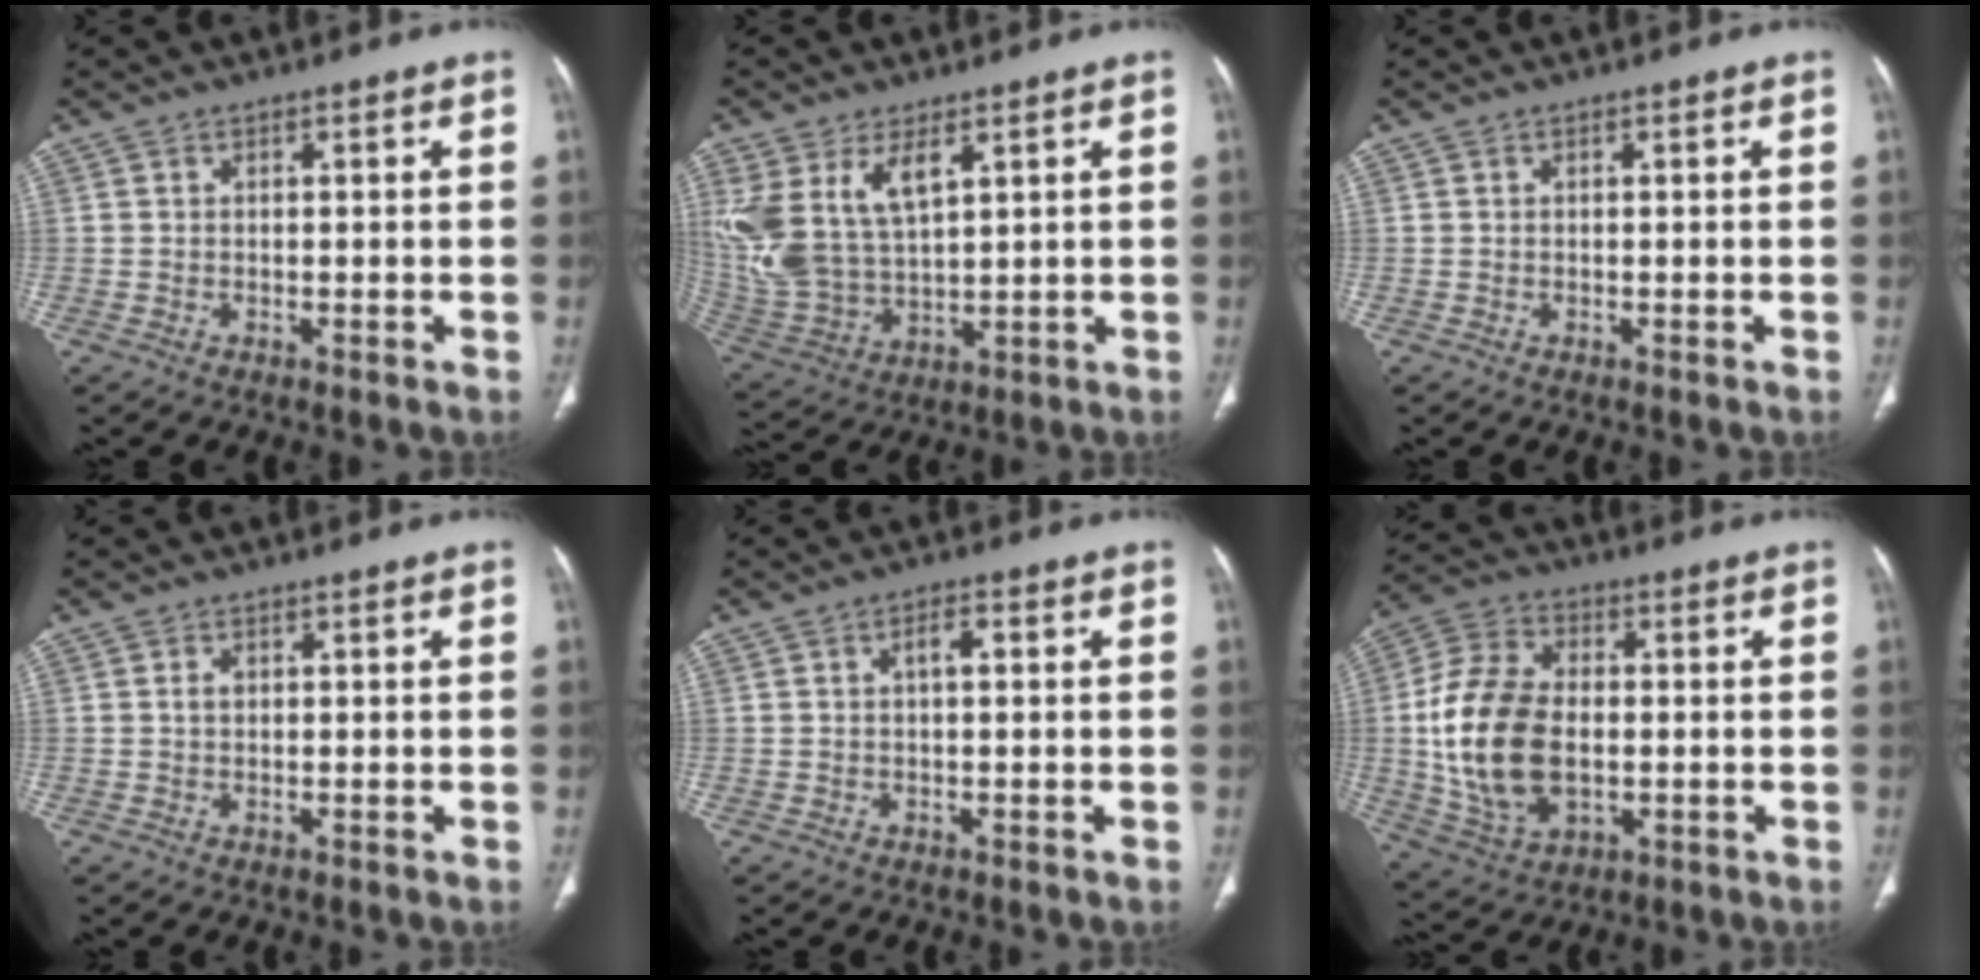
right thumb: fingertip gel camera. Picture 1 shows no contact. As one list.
[{"total": 14.9, "force": [6.2, 8.0, 10.9], "torque": [-0.230, -0.019, 0.140]}, {"total": 0.0}, {"total": 1.1, "force": [0.2, 0.8, 0.7], "torque": [-0.014, 0.003, 0.005]}, {"total": 2.3, "force": [0.4, 1.0, 2.1], "torque": [-0.035, 0.007, 0.005]}, {"total": 18.4, "force": [-0.8, 11.6, 14.3], "torque": [-0.275, 0.006, -0.005]}]